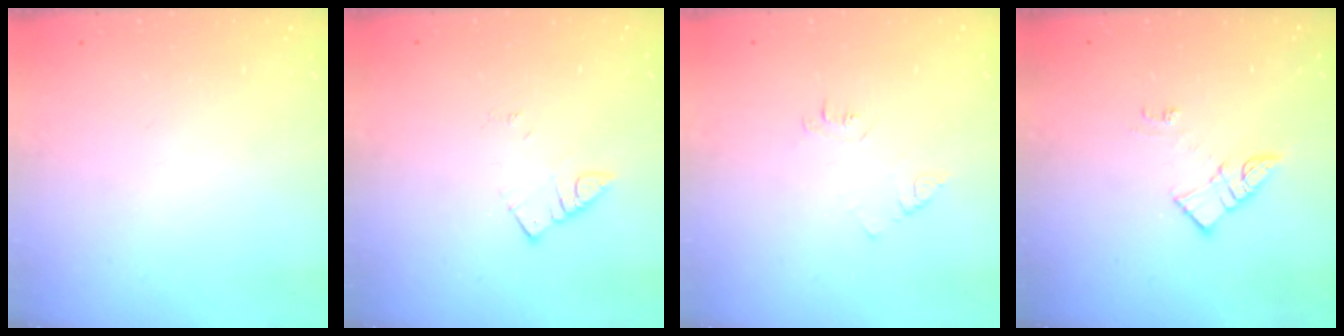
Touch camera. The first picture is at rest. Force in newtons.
{"total": 2.6, "press": 2.6, "slide": 0.1}
{"total": 4.2, "press": 4.1, "slide": 0.6}
{"total": 6.4, "press": 6.4, "slide": 0.6}